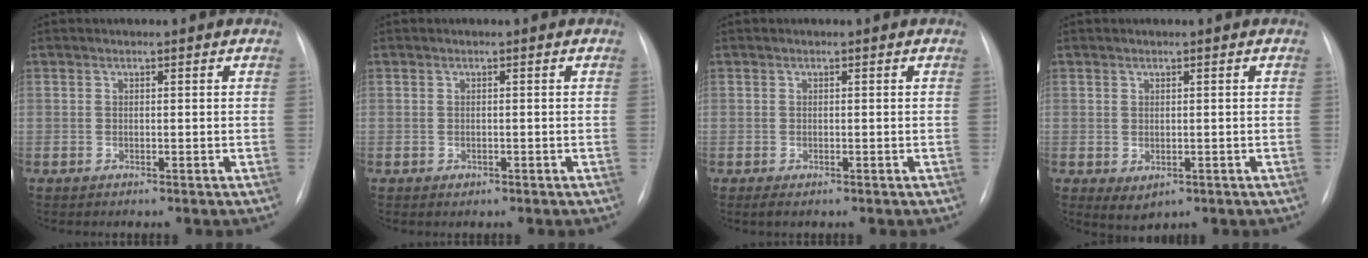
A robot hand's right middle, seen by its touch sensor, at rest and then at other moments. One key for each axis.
{"total": 0.7, "fx": -0.3, "fy": 0.5, "fz": 0.2, "tx": -0.003, "ty": 0.001, "tz": -0.003}
{"total": 1.1, "fx": -0.6, "fy": 0.5, "fz": 0.8, "tx": -0.011, "ty": -0.001, "tz": -0.005}
{"total": 2.4, "fx": -0.5, "fy": 1.6, "fz": 1.7, "tx": -0.025, "ty": -0.006, "tz": 0.005}